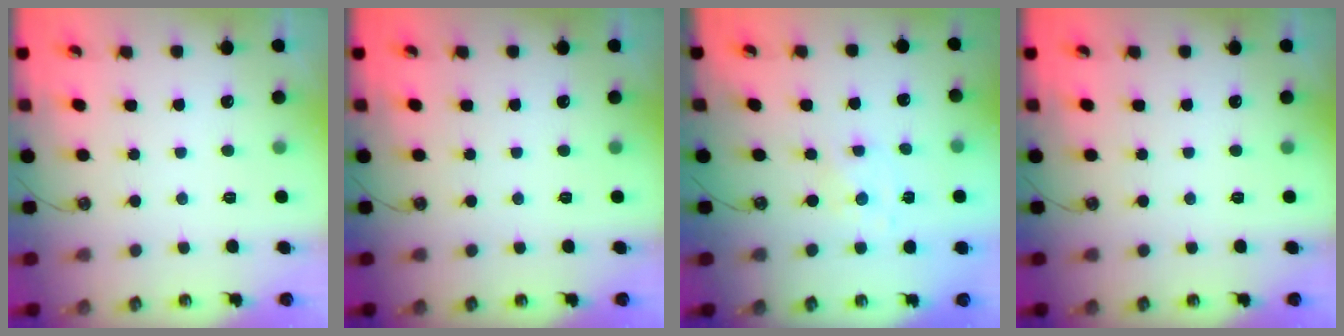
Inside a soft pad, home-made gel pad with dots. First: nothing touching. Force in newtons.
{"total": 0.0}
{"total": 0.8, "press": 0.8, "slide": 0.2}
{"total": 0.0}